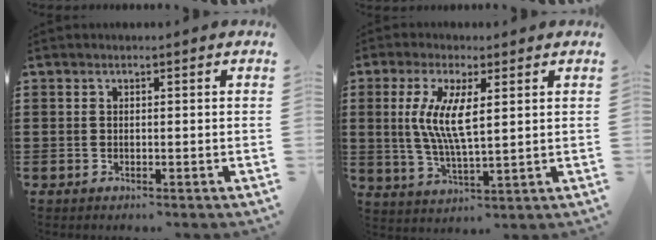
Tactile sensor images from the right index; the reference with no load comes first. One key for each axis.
{"total": 7.8, "fx": 1.6, "fy": 2.2, "fz": 7.3, "tx": -0.151, "ty": 0.001, "tz": 0.024}